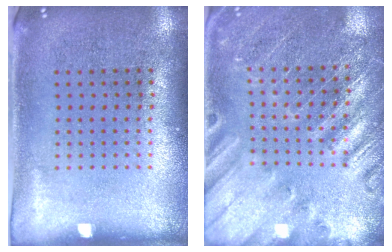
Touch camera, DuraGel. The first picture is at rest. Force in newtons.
{"total": 2.5, "press": 2.5, "slide": 0.2}